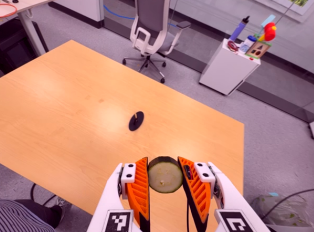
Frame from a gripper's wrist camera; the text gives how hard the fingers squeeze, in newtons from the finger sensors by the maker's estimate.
{"total": 9.3, "left": 9.0, "right": 9.6}